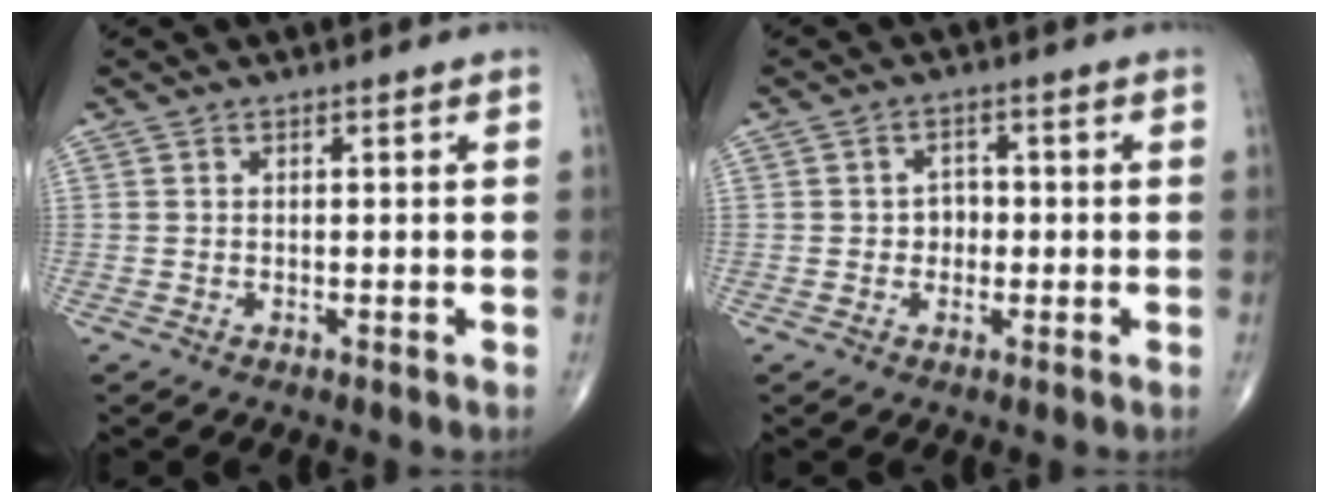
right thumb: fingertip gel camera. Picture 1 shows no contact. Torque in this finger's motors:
{"motor_torque": [-0.28, -0.04, 0.07, 0.34, 0.07]}